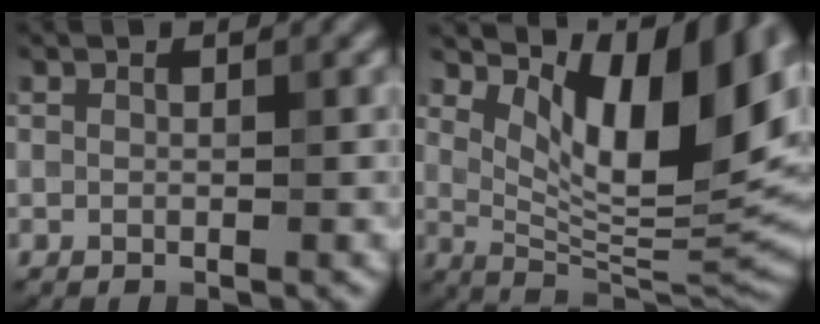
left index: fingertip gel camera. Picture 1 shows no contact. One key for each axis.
{"total": 12.6, "fx": 4.9, "fy": 5.1, "fz": 10.5, "tx": -0.145, "ty": -0.007, "tz": 0.091}